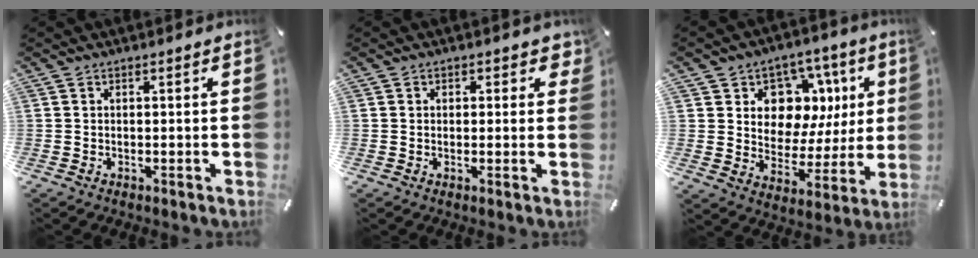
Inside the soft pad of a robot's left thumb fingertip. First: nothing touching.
{"total": 2.1, "force": [0.4, 1.8, 1.0], "torque": [0.004, -0.003, 0.000]}
{"total": 10.6, "force": [4.3, 8.8, 4.1], "torque": [-0.056, -0.048, 0.081]}